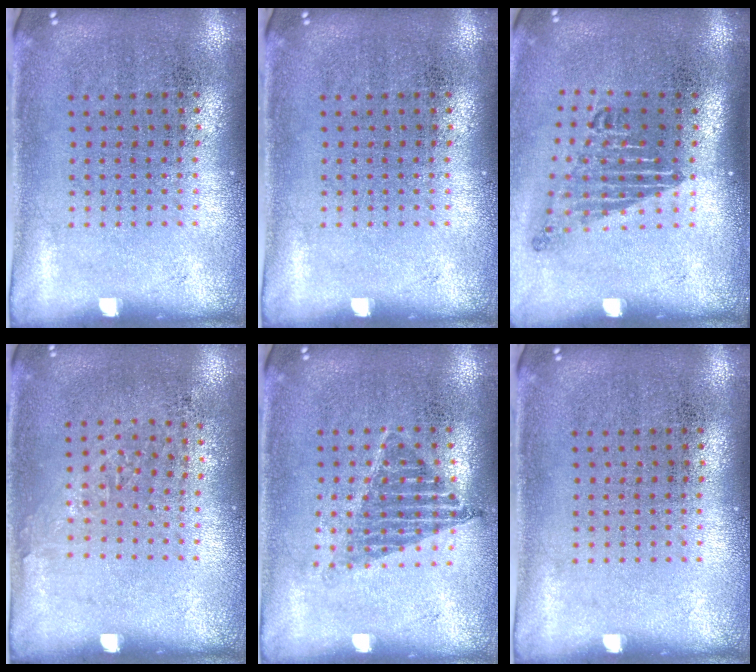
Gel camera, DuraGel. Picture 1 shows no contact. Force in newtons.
{"total": 0.0}
{"total": 1.7, "press": 1.2, "slide": 1.3}
{"total": 1.0, "press": 0.7, "slide": 0.6}
{"total": 1.1, "press": 0.9, "slide": 0.6}
{"total": 0.0}